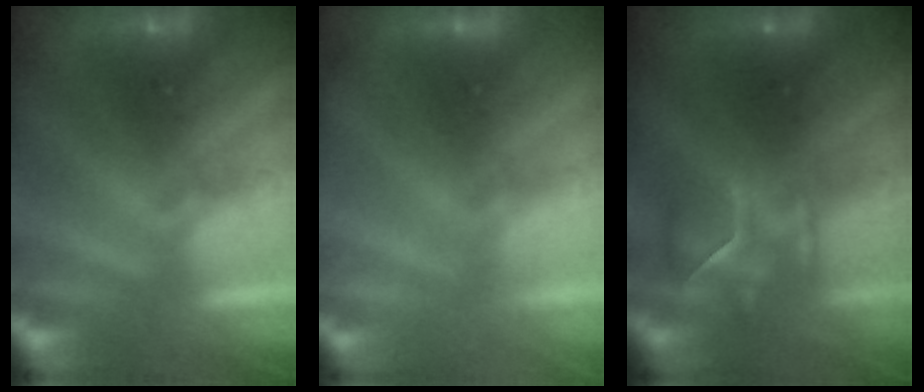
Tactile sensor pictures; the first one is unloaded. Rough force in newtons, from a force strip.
{"total": 2.0}
{"total": 3.5}